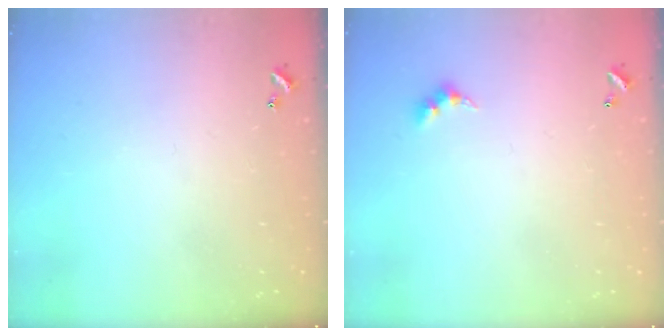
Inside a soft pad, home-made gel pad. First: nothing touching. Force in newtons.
{"total": 3.0, "press": 2.9, "slide": 0.5}